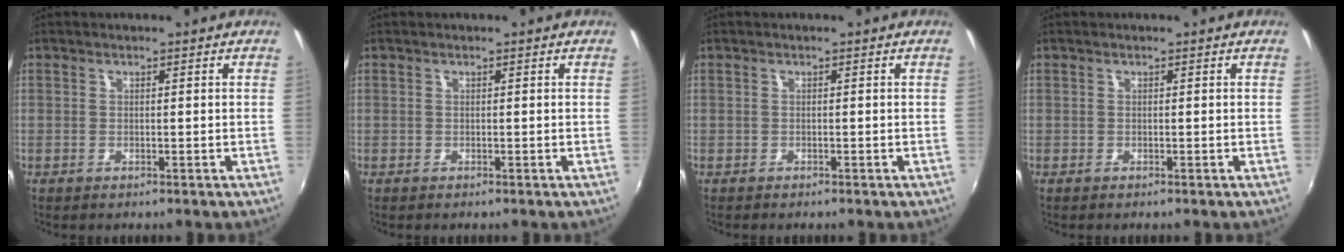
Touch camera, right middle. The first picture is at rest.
{"total": 0.0}
{"total": 0.5, "force": [-0.4, 0.3, 0.0], "torque": [-0.002, -0.003, -0.008]}
{"total": 0.0}